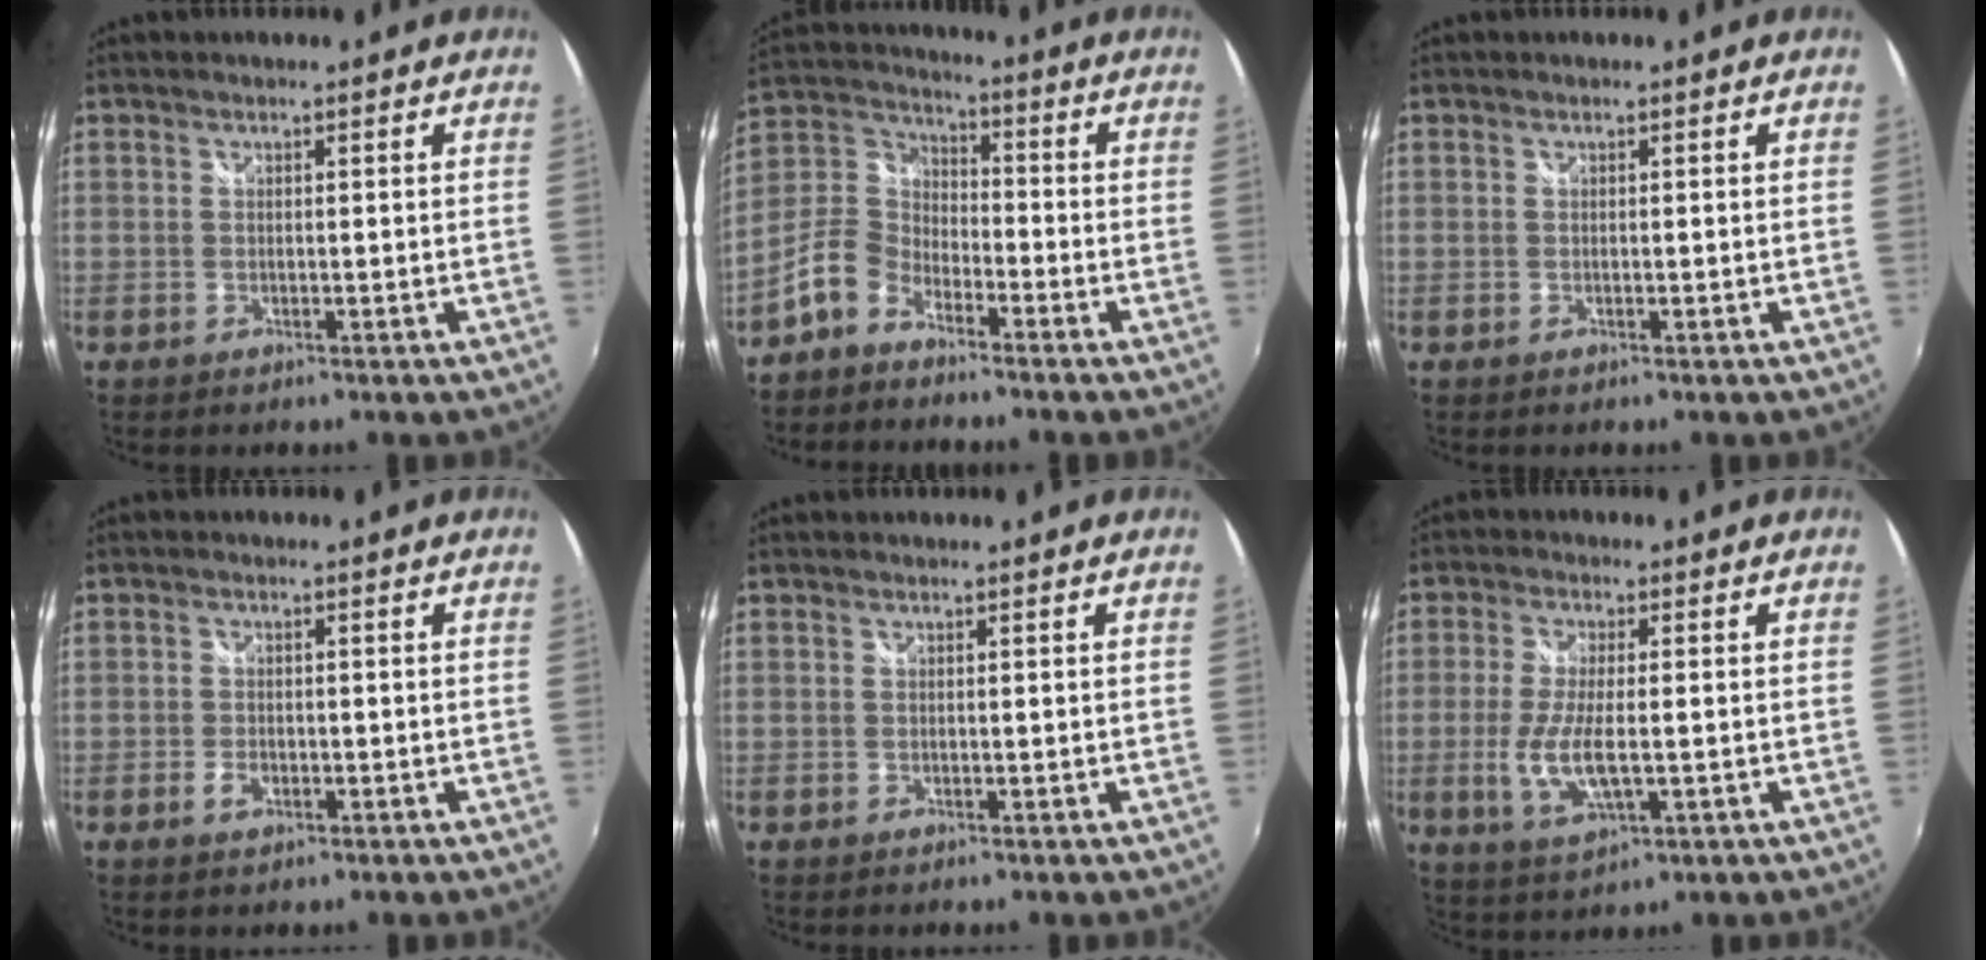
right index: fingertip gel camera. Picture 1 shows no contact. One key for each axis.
{"total": 9.0, "fx": -5.9, "fy": 5.4, "fz": 4.0, "tx": -0.095, "ty": 0.030, "tz": -0.128}
{"total": 0.0}
{"total": 2.3, "fx": -1.1, "fy": 1.4, "fz": 1.4, "tx": -0.028, "ty": -0.002, "tz": -0.021}
{"total": 0.0}
{"total": 8.6, "fx": -1.7, "fy": 2.9, "fz": 7.9, "tx": -0.163, "ty": -0.016, "tz": -0.028}